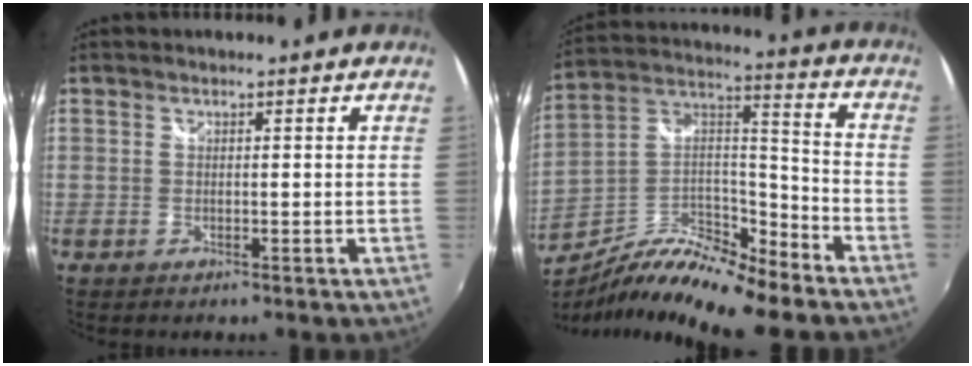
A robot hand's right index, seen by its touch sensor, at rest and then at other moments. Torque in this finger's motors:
{"motor_torque": [0.13, -0.12, 0.12, 0.02]}